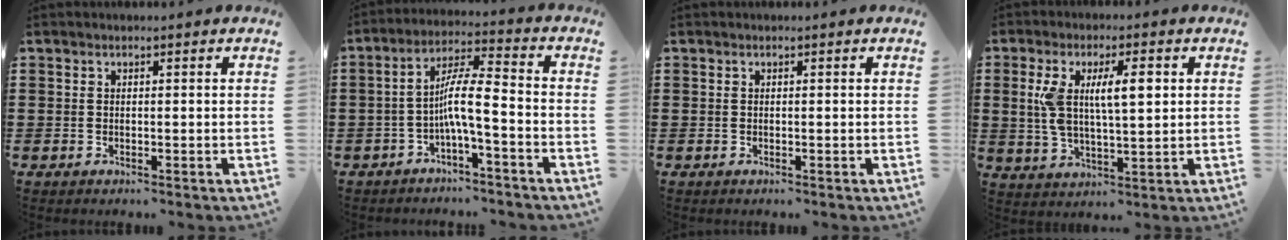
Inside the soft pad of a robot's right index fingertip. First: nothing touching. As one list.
[{"total": 7.1, "force": [-2.3, 0.8, 6.7], "torque": [-0.127, 0.001, -0.045]}, {"total": 0.0}, {"total": 8.7, "force": [2.2, 3.1, 7.8], "torque": [-0.172, 0.004, 0.031]}]